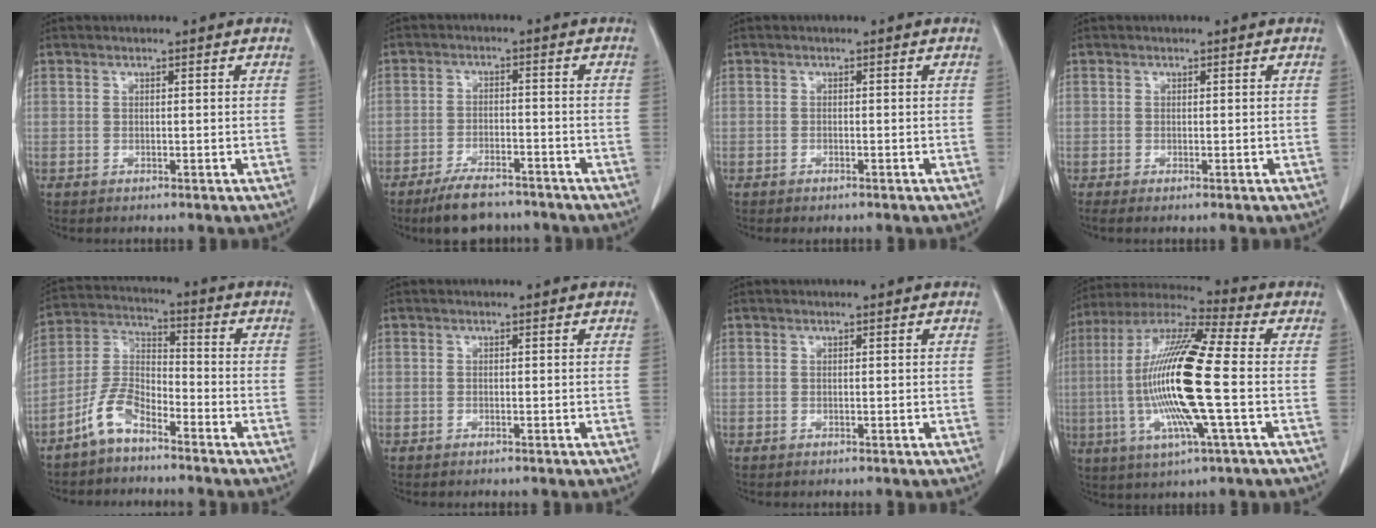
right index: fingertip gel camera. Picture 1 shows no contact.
{"total": 7.9, "force": [-6.5, 2.5, 3.8], "torque": [-0.067, -0.010, -0.106]}
{"total": 0.6, "force": [-0.5, 0.2, 0.4], "torque": [-0.010, -0.002, -0.004]}
{"total": 0.8, "force": [-0.6, 0.0, 0.5], "torque": [-0.010, -0.002, -0.010]}
{"total": 7.3, "force": [-5.3, 2.7, 4.3], "torque": [-0.103, 0.006, -0.111]}
{"total": 0.0}
{"total": 0.0}
{"total": 18.6, "force": [-2.2, 1.1, 18.4], "torque": [-0.377, -0.005, -0.051]}